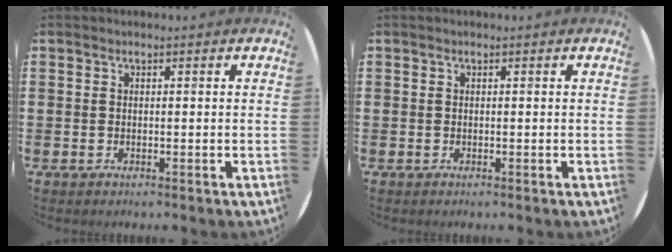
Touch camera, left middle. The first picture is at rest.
{"total": 0.0}